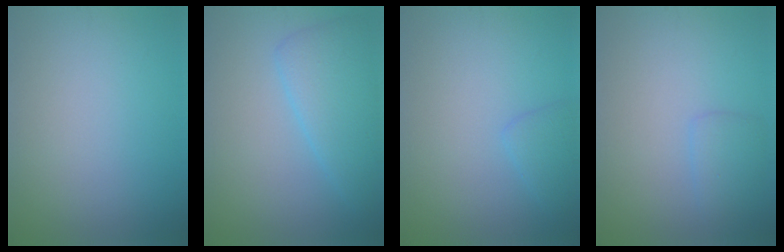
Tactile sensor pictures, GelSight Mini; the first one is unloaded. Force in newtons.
{"total": 4.4, "press": 4.4, "slide": 0.1}
{"total": 1.6, "press": 1.6, "slide": 0.1}
{"total": 1.6, "press": 1.6, "slide": 0.1}